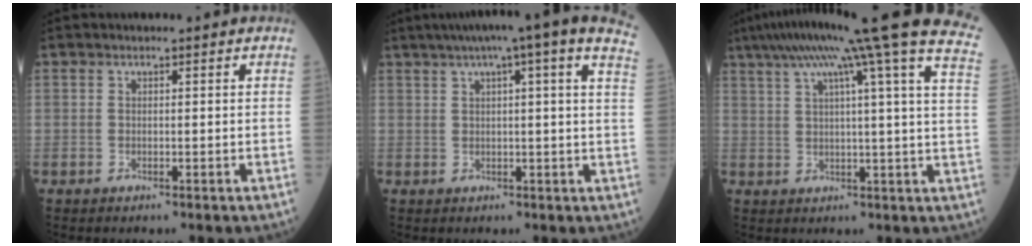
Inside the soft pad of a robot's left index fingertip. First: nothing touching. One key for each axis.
{"total": 17.7, "fx": 12.2, "fy": 0.5, "fz": 12.8, "tx": -0.199, "ty": 0.037, "tz": 0.141}
{"total": 25.8, "fx": 18.4, "fy": -0.8, "fz": 18.0, "tx": -0.240, "ty": 0.002, "tz": 0.232}